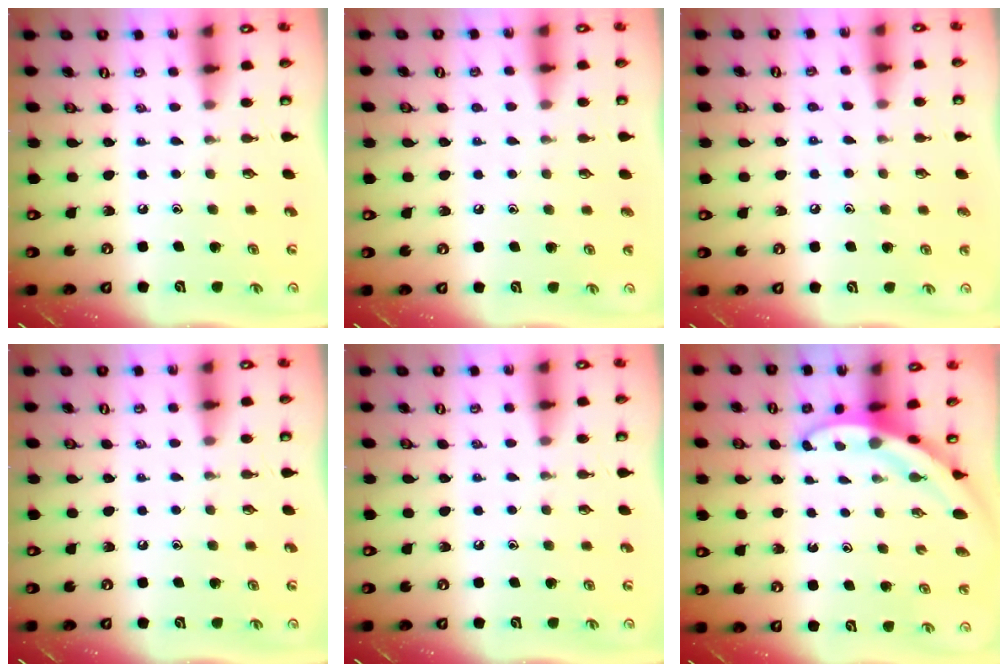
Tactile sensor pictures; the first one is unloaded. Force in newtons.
{"total": 2.5, "press": 2.4, "slide": 0.3}
{"total": 5.7, "press": 5.7, "slide": 0.7}
{"total": 0.0}
{"total": 0.0}
{"total": 3.6, "press": 3.6, "slide": 0.1}